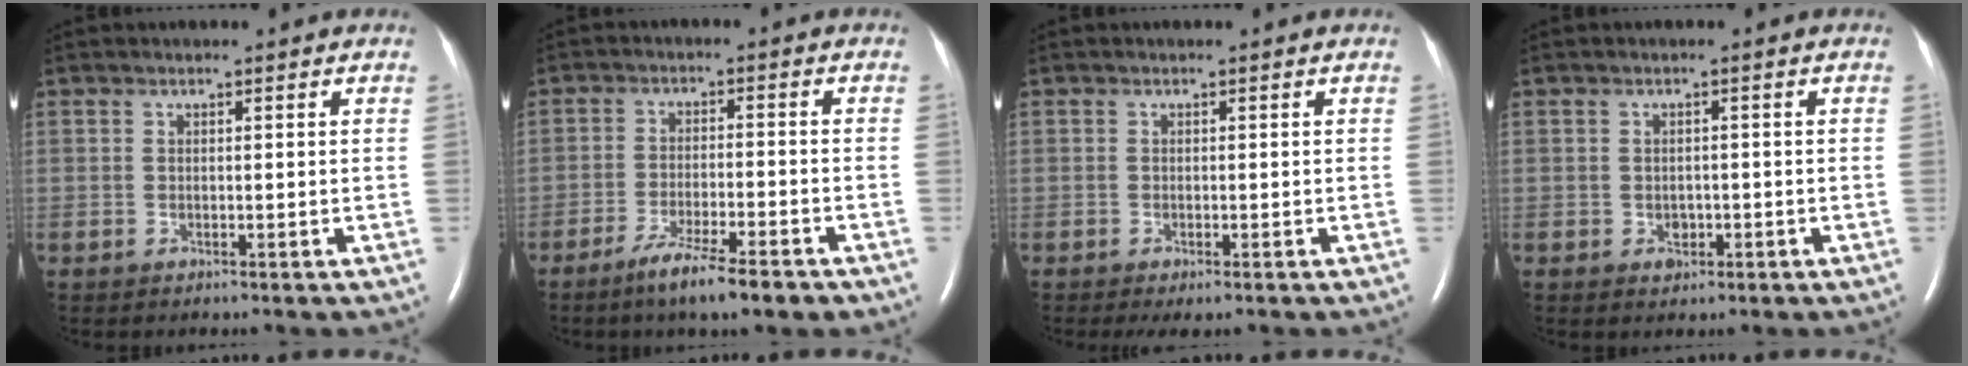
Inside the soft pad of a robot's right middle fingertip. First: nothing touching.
{"total": 8.5, "force": [-5.9, 0.8, 6.0], "torque": [-0.103, -0.016, -0.094]}
{"total": 1.9, "force": [-1.3, 0.5, 1.3], "torque": [-0.019, -0.007, -0.018]}
{"total": 1.6, "force": [-0.6, 1.3, 0.7], "torque": [-0.011, 0.003, -0.004]}